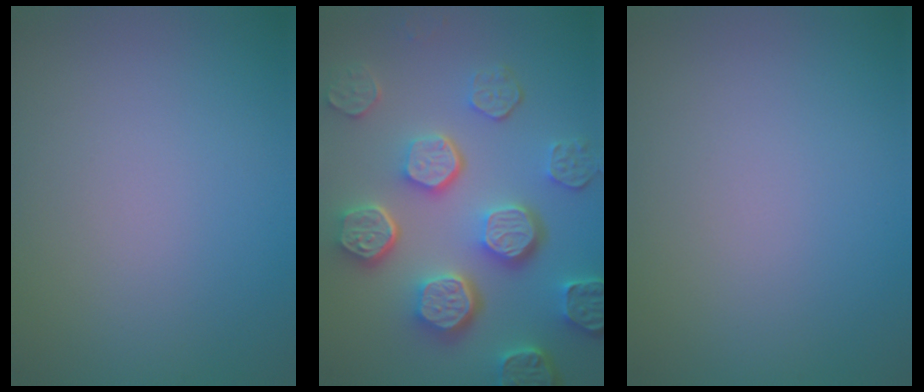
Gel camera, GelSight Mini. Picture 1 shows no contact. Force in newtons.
{"total": 8.1, "press": 6.1, "slide": 5.3}
{"total": 0.0}